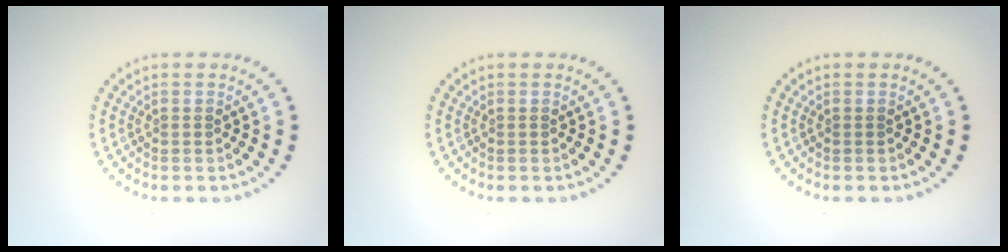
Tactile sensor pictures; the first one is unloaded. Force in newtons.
{"total": 0.0}
{"total": 0.0}